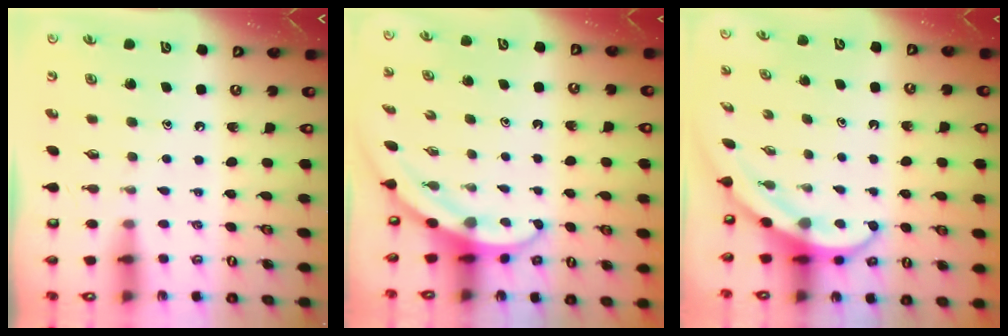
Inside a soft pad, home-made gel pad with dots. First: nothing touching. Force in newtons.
{"total": 3.2, "press": 3.2, "slide": 0.1}
{"total": 4.1, "press": 4.1, "slide": 0.3}